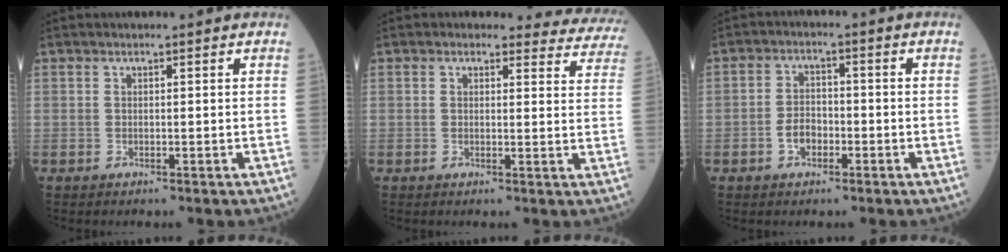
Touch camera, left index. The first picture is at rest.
{"total": 9.7, "force": [9.1, 3.3, 0.6], "torque": [0.042, -0.020, 0.059]}
{"total": 3.8, "force": [-1.5, 2.4, 2.5], "torque": [-0.052, 0.009, -0.030]}